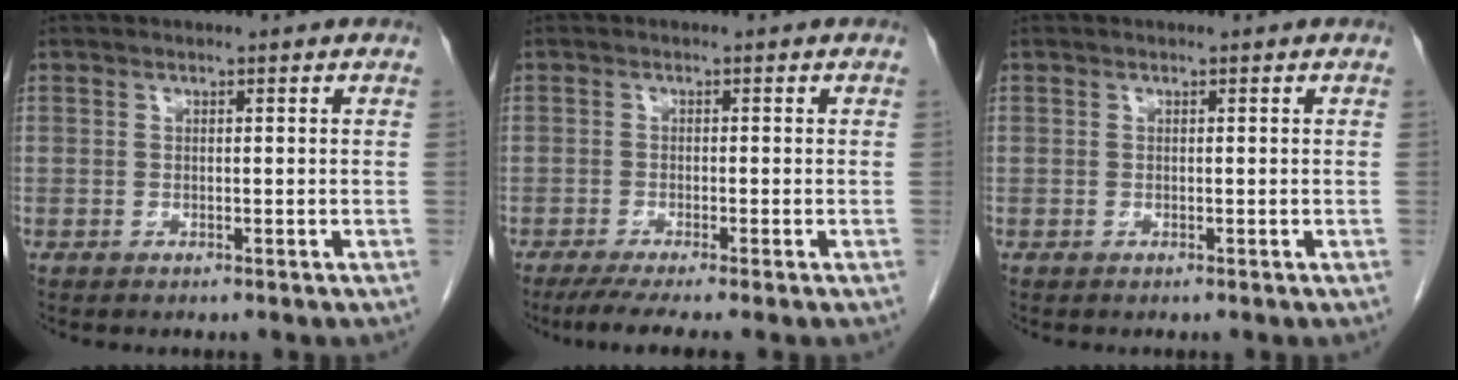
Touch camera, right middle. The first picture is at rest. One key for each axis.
{"total": 5.1, "fx": -3.9, "fy": -0.3, "fz": 3.3, "tx": -0.052, "ty": -0.014, "tz": -0.066}
{"total": 0.0}